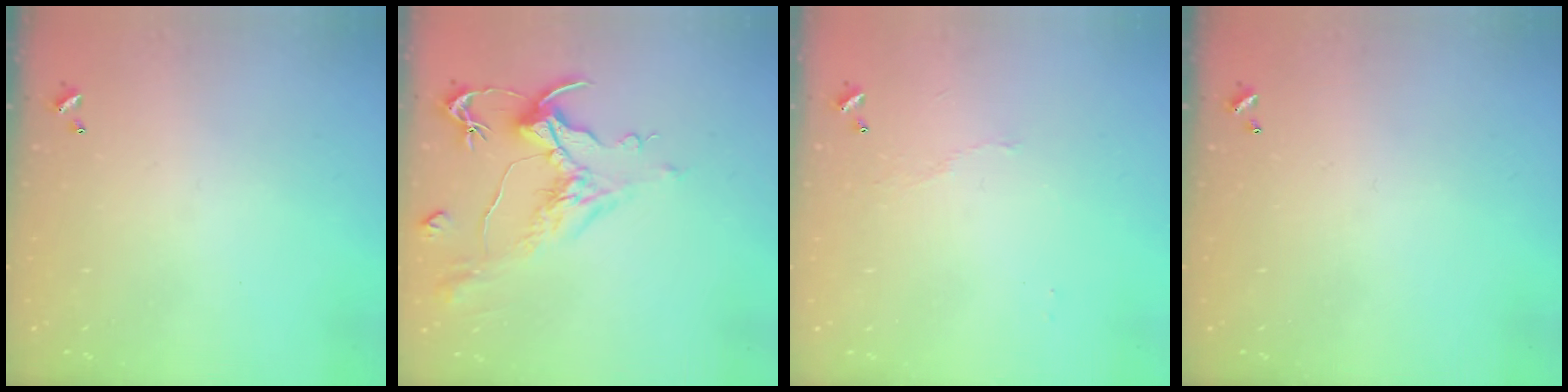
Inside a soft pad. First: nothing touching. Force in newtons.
{"total": 1.6, "press": 0.6, "slide": 1.4}
{"total": 2.9, "press": 2.8, "slide": 0.6}
{"total": 0.0}